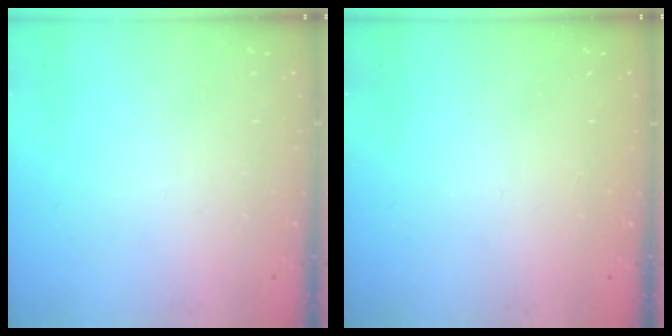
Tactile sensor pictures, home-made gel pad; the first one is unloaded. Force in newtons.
{"total": 1.0, "press": 1.0, "slide": 0.1}